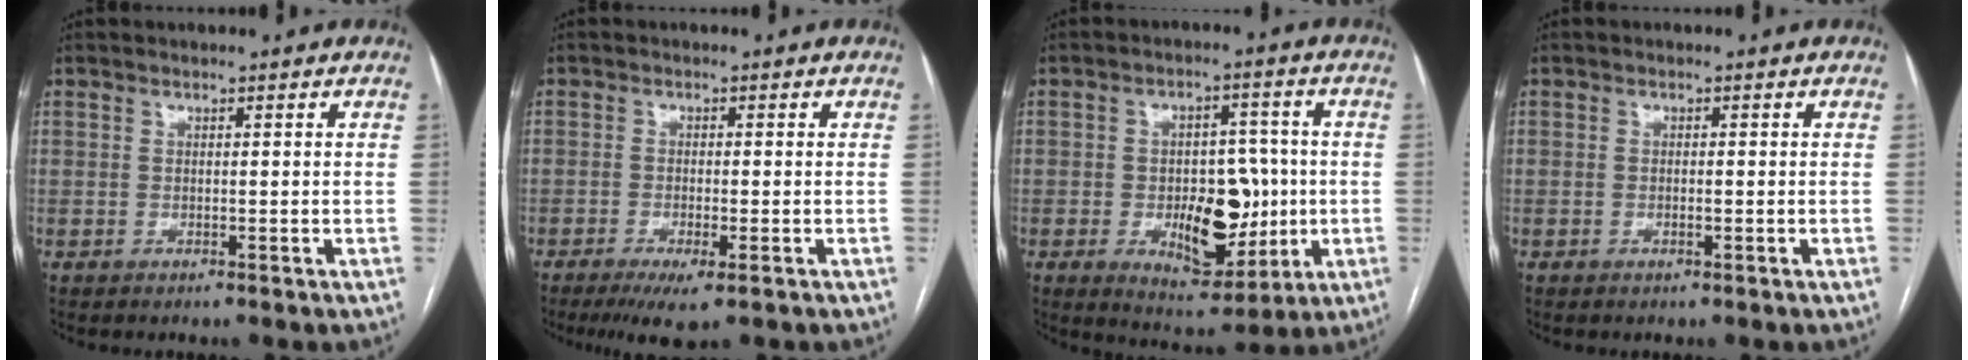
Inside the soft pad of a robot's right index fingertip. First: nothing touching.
{"total": 5.2, "force": [-3.0, 0.7, 4.2], "torque": [-0.069, -0.014, -0.047]}
{"total": 11.9, "force": [-1.9, 6.1, 10.1], "torque": [-0.148, 0.009, -0.017]}
{"total": 1.0, "force": [-0.3, 0.3, 0.9], "torque": [-0.018, -0.001, -0.004]}